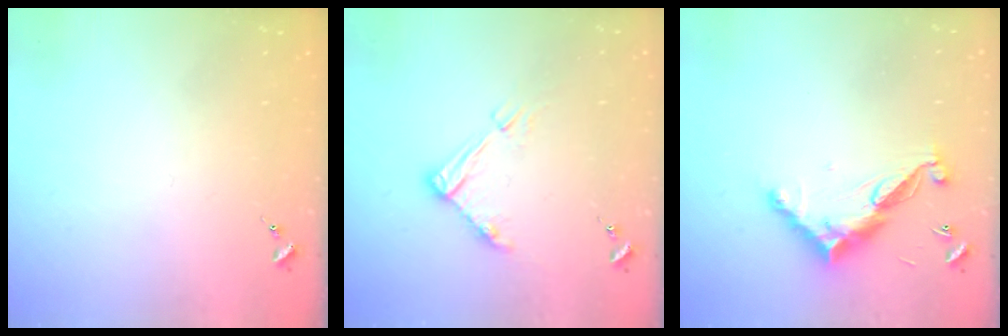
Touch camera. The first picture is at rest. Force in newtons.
{"total": 9.1, "press": 9.1, "slide": 0.8}
{"total": 12.8, "press": 12.8, "slide": 0.4}